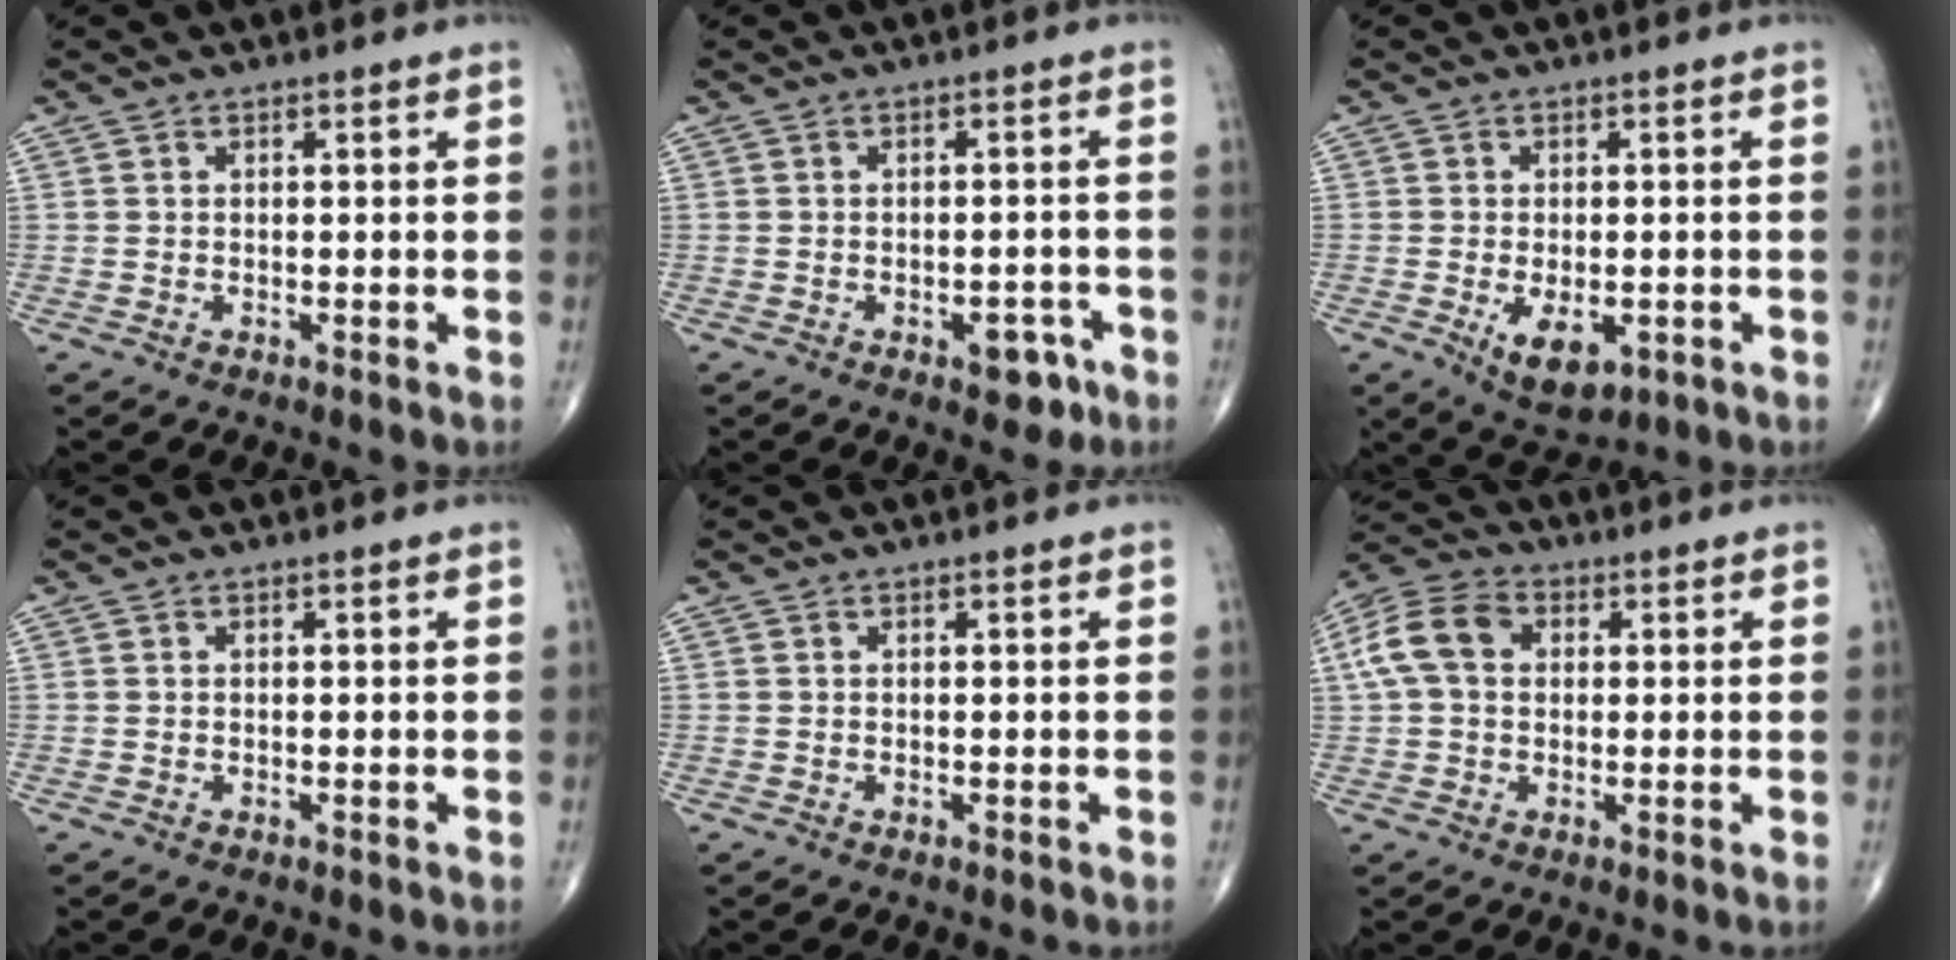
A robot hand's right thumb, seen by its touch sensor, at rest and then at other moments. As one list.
[{"total": 4.4, "force": [-2.3, 2.4, 2.8], "torque": [-0.017, 0.016, -0.025]}, {"total": 7.2, "force": [-2.2, 3.9, 5.6], "torque": [-0.081, -0.006, -0.023]}, {"total": 0.0}, {"total": 0.0}, {"total": 9.8, "force": [1.7, 7.0, 6.6], "torque": [-0.131, 0.028, 0.025]}]